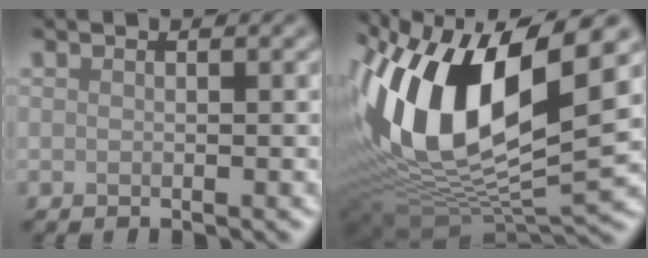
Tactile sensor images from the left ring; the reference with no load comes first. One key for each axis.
{"total": 16.5, "fx": 4.5, "fy": 7.4, "fz": 14.0, "tx": -0.282, "ty": 0.011, "tz": 0.072}